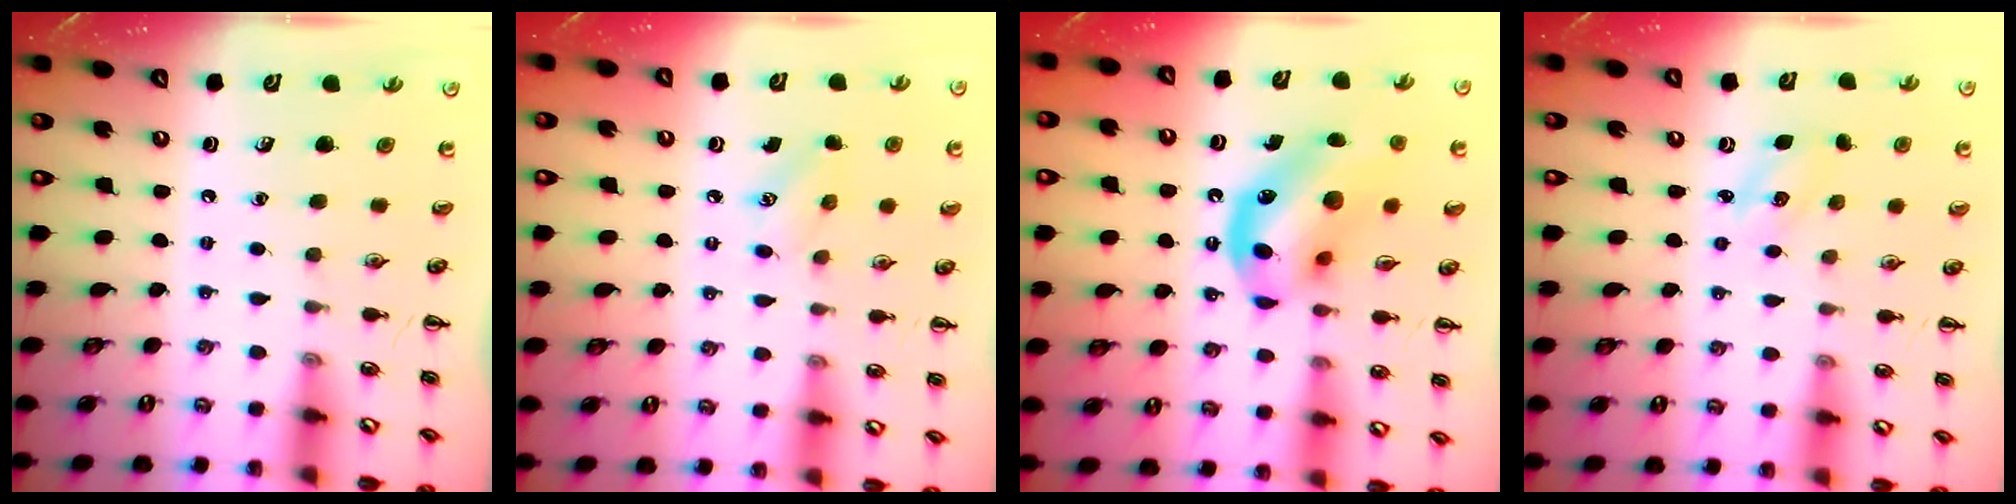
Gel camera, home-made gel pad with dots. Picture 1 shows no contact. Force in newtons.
{"total": 4.8, "press": 4.6, "slide": 1.3}
{"total": 15.5, "press": 15.1, "slide": 3.4}
{"total": 2.2, "press": 2.1, "slide": 0.6}